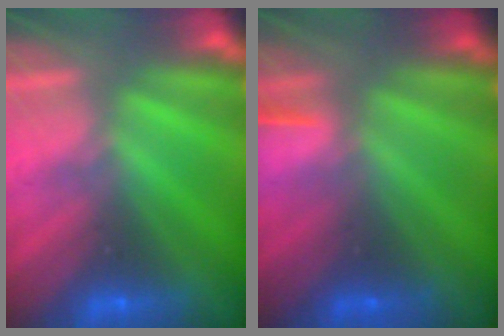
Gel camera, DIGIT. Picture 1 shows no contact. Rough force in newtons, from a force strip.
{"total": 1.6}